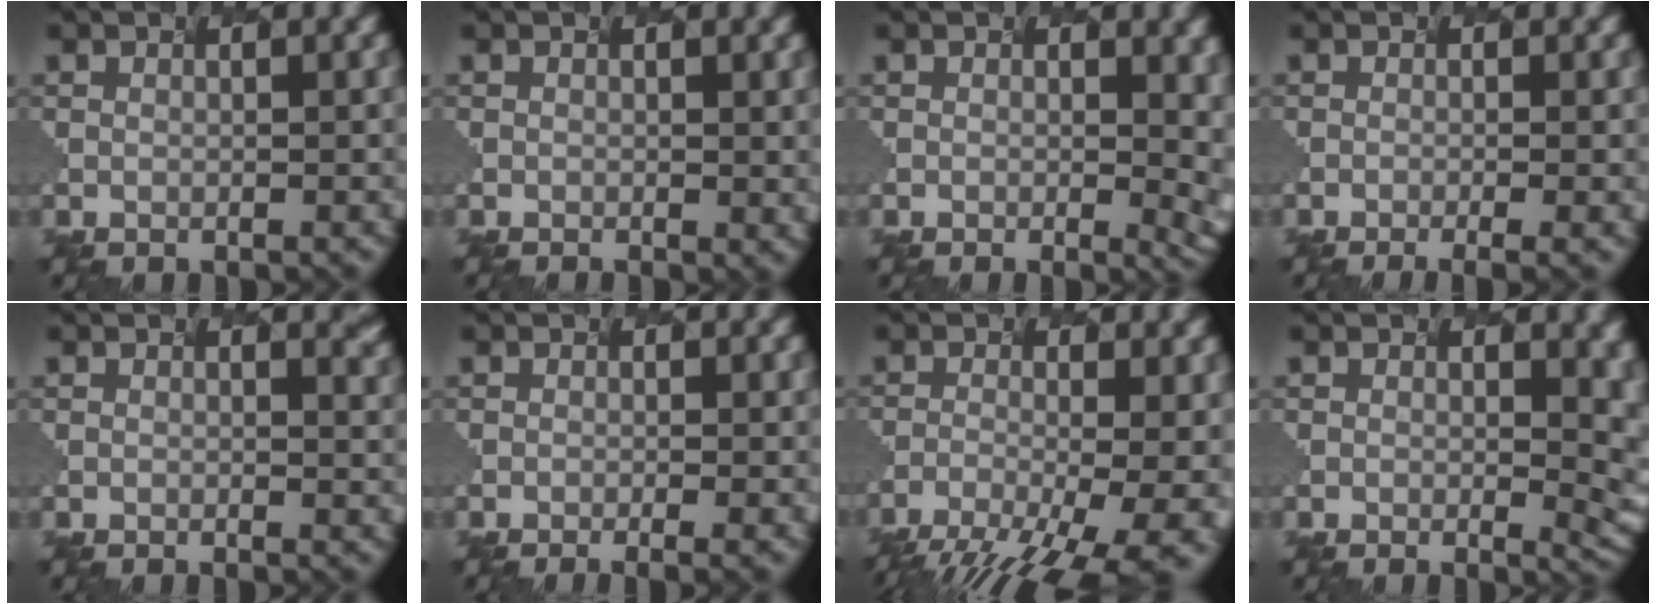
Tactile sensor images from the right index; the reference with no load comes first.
{"total": 0.9, "force": [-0.2, 0.2, 0.9], "torque": [-0.009, -0.001, 0.008]}
{"total": 5.2, "force": [0.5, 2.4, 4.7], "torque": [-0.018, -0.002, 0.016]}
{"total": 3.0, "force": [-1.0, 0.9, 2.6], "torque": [-0.015, 0.000, -0.009]}
{"total": 2.1, "force": [1.2, 1.0, 1.4], "torque": [0.002, 0.001, 0.003]}
{"total": 2.5, "force": [-0.8, 0.8, 2.2], "torque": [-0.010, 0.002, -0.010]}
{"total": 12.8, "force": [-7.5, 4.7, 9.2], "torque": [-0.121, -0.023, -0.075]}
{"total": 6.6, "force": [0.8, 3.2, 5.8], "torque": [-0.030, -0.004, 0.022]}